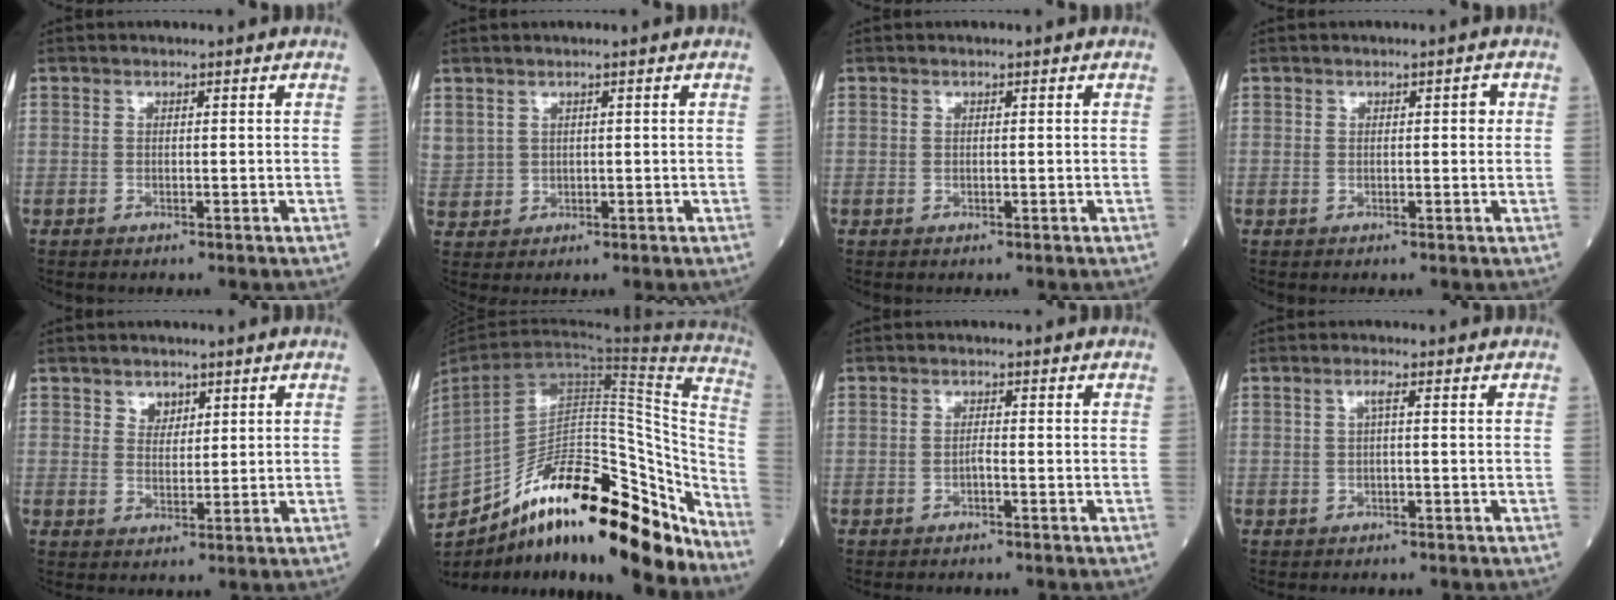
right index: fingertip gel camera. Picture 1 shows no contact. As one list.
[{"total": 3.2, "force": [1.7, 2.6, 0.9], "torque": [-0.029, 0.010, 0.048]}, {"total": 0.0}, {"total": 1.0, "force": [0.2, 0.4, 0.9], "torque": [-0.008, 0.002, 0.003]}, {"total": 2.4, "force": [1.5, 1.7, 0.9], "torque": [-0.013, 0.000, 0.027]}, {"total": 31.3, "force": [-21.2, 10.0, 20.8], "torque": [-0.348, -0.004, -0.333]}, {"total": 0.8, "force": [-0.6, 0.0, 0.6], "torque": [-0.011, 0.002, -0.012]}, {"total": 1.2, "force": [0.1, 0.0, 1.2], "torque": [-0.023, 0.002, 0.002]}]